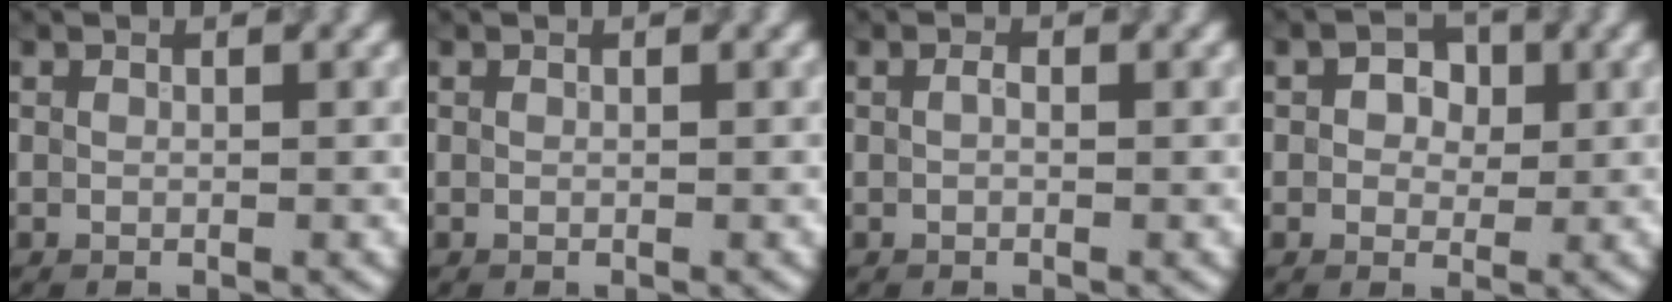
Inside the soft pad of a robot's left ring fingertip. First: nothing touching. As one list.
[{"total": 0.0}, {"total": 0.7, "force": [0.1, 0.4, 0.6], "torque": [-0.012, 0.001, 0.000]}, {"total": 2.7, "force": [0.6, 2.1, 1.7], "torque": [-0.023, 0.004, 0.001]}]